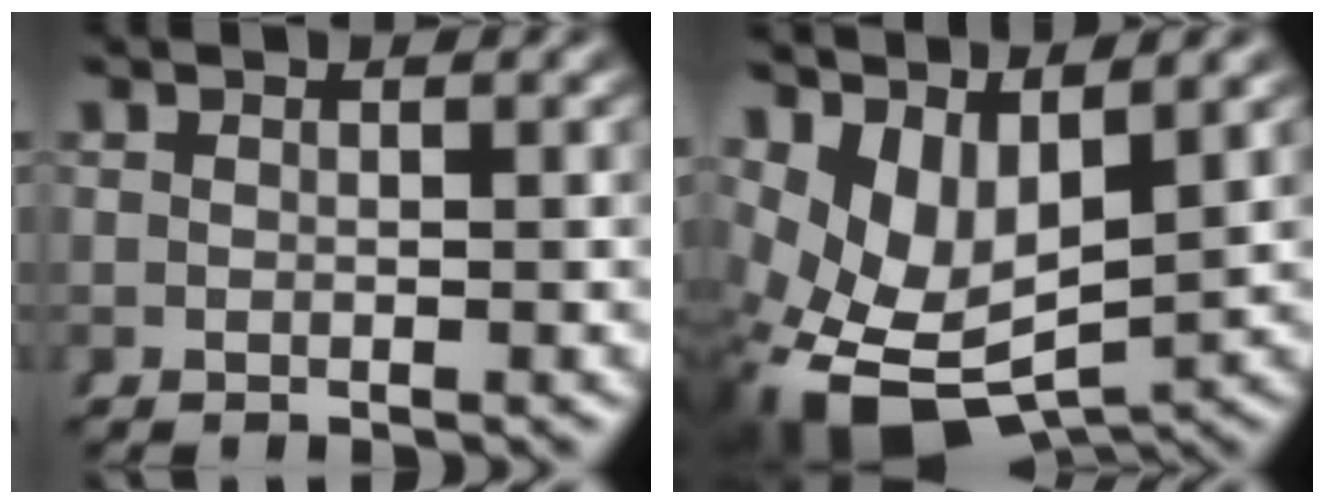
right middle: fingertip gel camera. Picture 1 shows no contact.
{"total": 12.0, "force": [-2.1, 9.1, 7.6], "torque": [-0.187, -0.061, -0.012]}